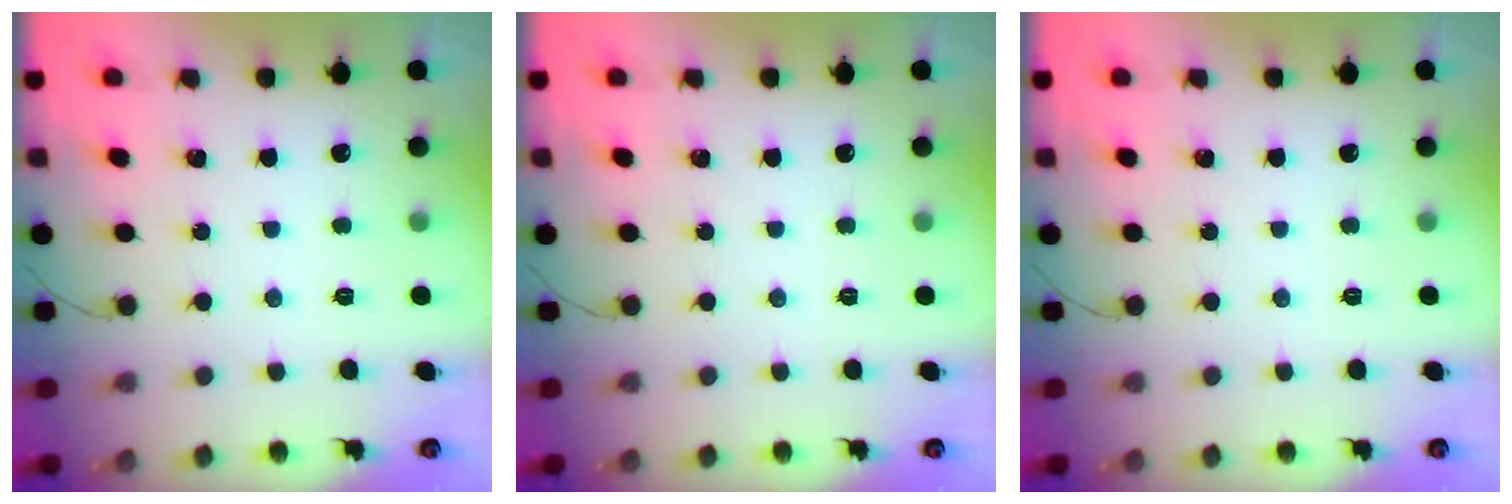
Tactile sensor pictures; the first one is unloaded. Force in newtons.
{"total": 0.0}
{"total": 0.0}